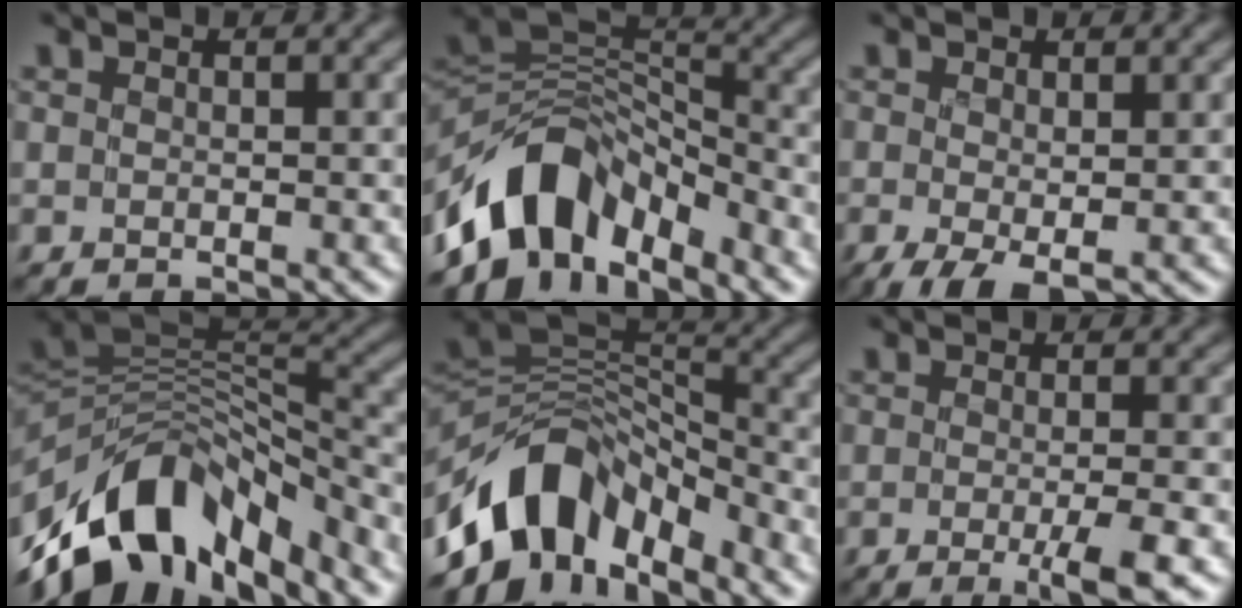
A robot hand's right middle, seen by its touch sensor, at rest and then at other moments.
{"total": 9.2, "force": [-6.0, 5.2, 4.7], "torque": [-0.073, 0.011, -0.115]}
{"total": 3.7, "force": [-1.2, 1.9, 2.9], "torque": [-0.072, -0.010, -0.019]}
{"total": 12.4, "force": [-7.4, 6.7, 7.4], "torque": [-0.139, 0.021, -0.140]}
{"total": 9.7, "force": [-6.1, 5.6, 5.1], "torque": [-0.077, 0.011, -0.117]}
{"total": 4.8, "force": [-1.6, 1.2, 4.4], "torque": [-0.065, -0.013, -0.027]}